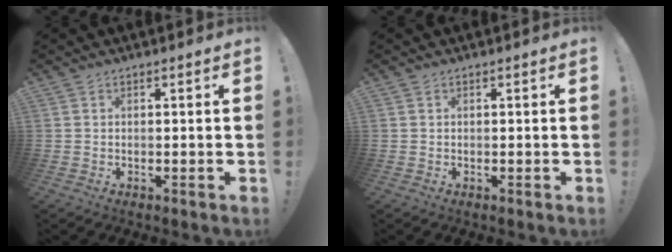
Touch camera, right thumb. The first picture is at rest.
{"total": 0.0}